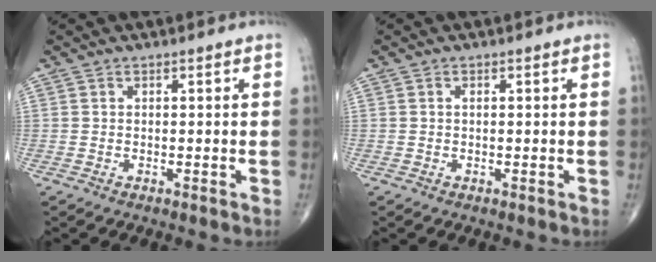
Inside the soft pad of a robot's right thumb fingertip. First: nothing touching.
{"total": 0.8, "force": [0.2, 0.3, 0.6], "torque": [-0.014, 0.004, 0.004]}